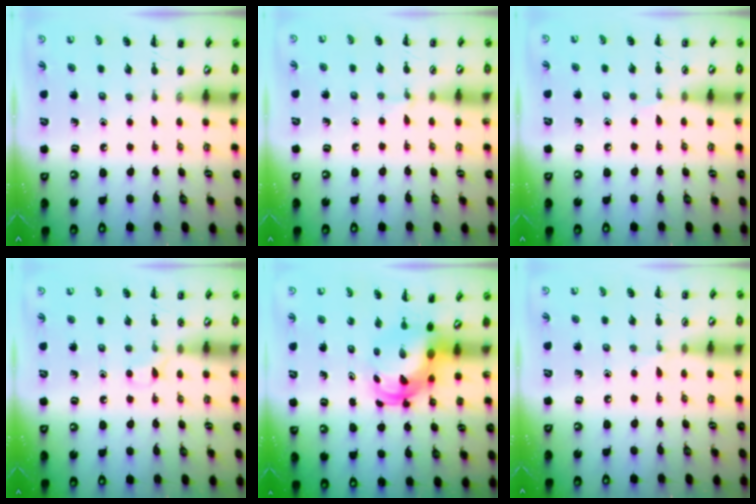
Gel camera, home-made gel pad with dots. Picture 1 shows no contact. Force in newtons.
{"total": 3.9, "press": 3.6, "slide": 1.4}
{"total": 3.6, "press": 3.3, "slide": 1.3}
{"total": 4.0, "press": 3.7, "slide": 1.4}
{"total": 5.2, "press": 4.9, "slide": 1.5}
{"total": 3.5, "press": 3.3, "slide": 1.2}